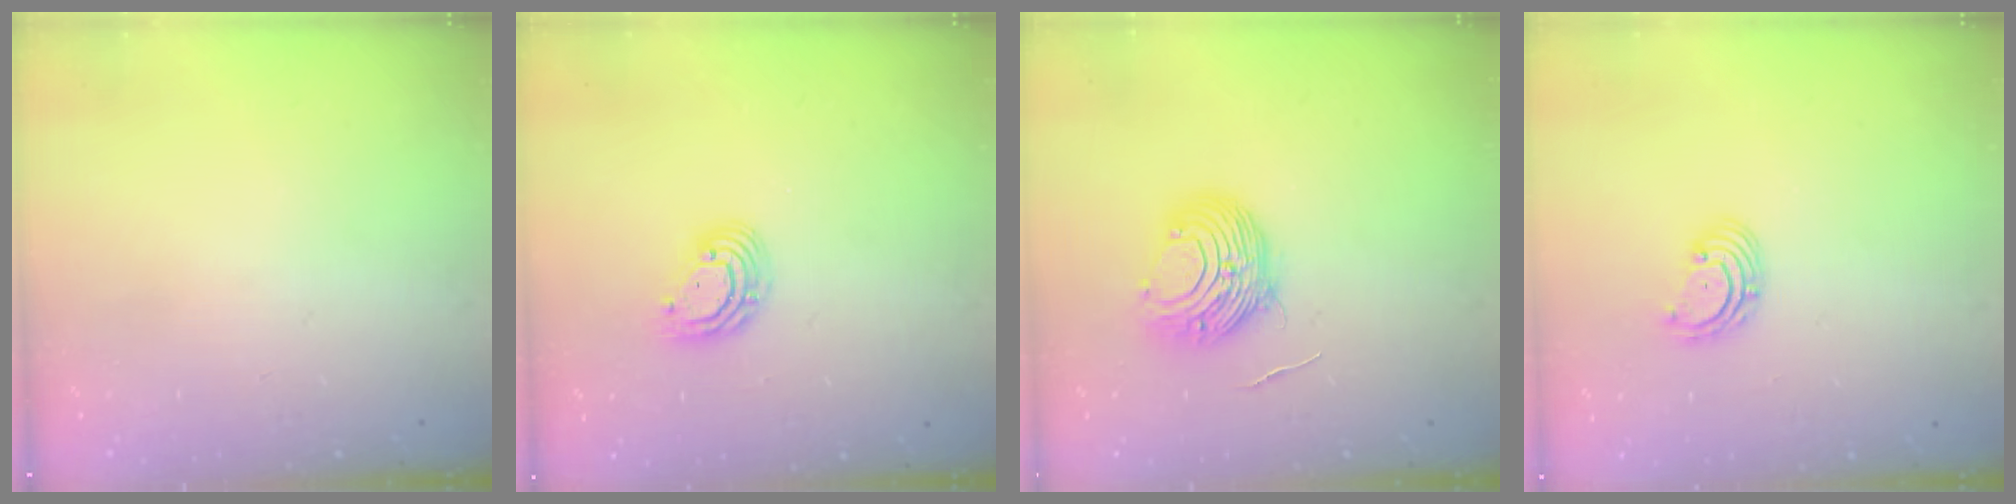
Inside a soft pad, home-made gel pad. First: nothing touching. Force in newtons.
{"total": 7.9, "press": 7.8, "slide": 1.5}
{"total": 10.1, "press": 10.0, "slide": 0.9}
{"total": 2.7, "press": 2.7, "slide": 0.1}